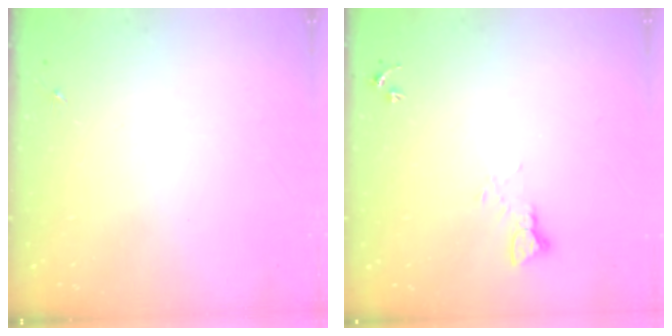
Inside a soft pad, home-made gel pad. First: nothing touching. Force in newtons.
{"total": 4.2, "press": 4.1, "slide": 0.4}